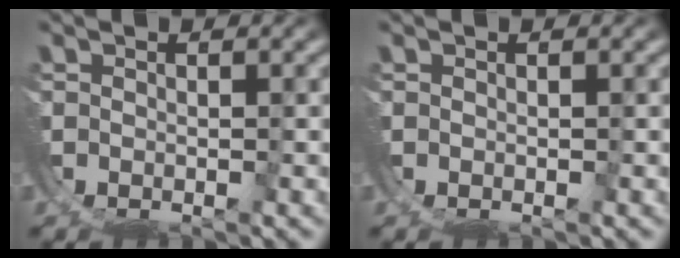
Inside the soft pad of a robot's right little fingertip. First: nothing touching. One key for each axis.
{"total": 0.0}